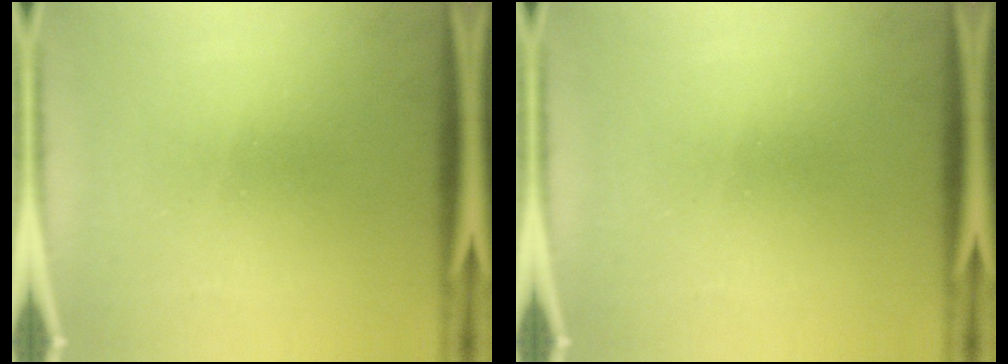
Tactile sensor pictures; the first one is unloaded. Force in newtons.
{"total": 0.0}